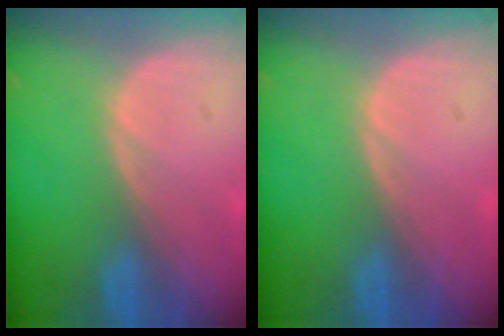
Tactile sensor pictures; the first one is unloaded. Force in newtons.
{"total": 0.0}